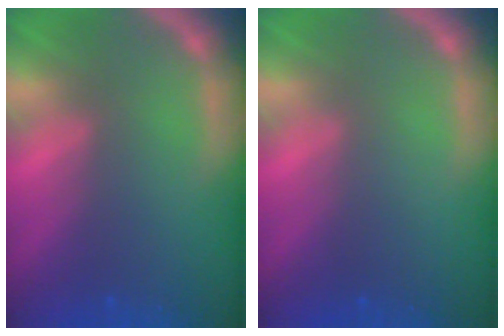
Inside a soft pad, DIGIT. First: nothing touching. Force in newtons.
{"total": 0.0}